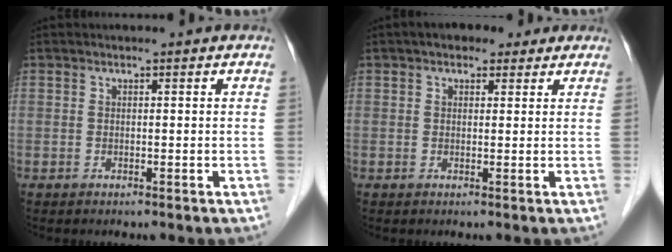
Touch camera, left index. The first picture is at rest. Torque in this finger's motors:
{"motor_torque": [-0.04, 0.04, -0.17, -0.12]}